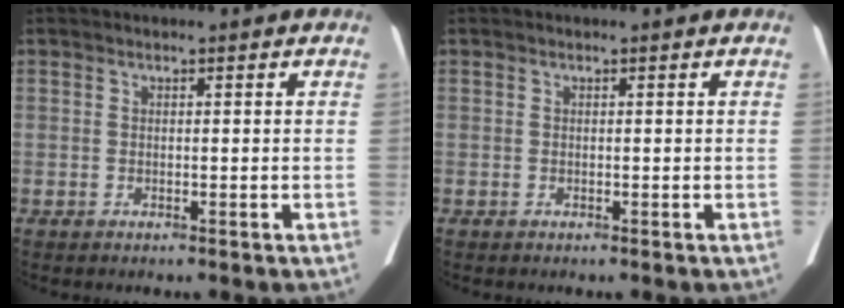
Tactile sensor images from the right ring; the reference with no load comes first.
{"total": 0.0}